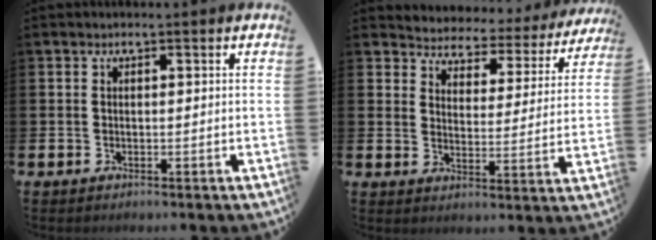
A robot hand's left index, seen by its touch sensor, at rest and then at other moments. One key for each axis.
{"total": 3.4, "fx": 3.2, "fy": 1.2, "fz": -0.1, "tx": -0.021, "ty": -0.035, "tz": 0.046}